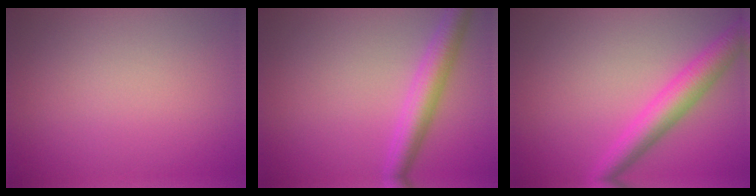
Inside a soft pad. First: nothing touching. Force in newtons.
{"total": 4.0, "press": 4.0, "slide": 0.3}
{"total": 4.3, "press": 4.3, "slide": 0.2}